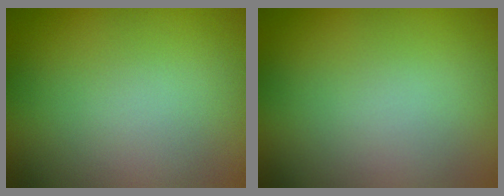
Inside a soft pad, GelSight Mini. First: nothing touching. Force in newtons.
{"total": 0.0}